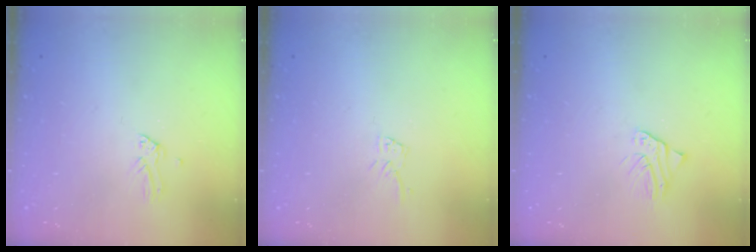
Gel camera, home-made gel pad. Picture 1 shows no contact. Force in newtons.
{"total": 4.5, "press": 4.5, "slide": 0.4}
{"total": 2.5, "press": 2.4, "slide": 0.3}